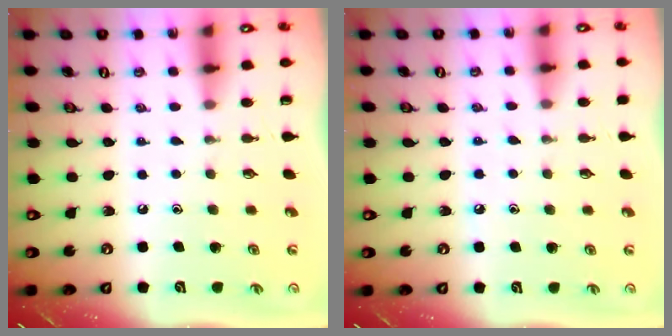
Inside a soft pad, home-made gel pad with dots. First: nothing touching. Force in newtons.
{"total": 3.7, "press": 3.7, "slide": 0.6}